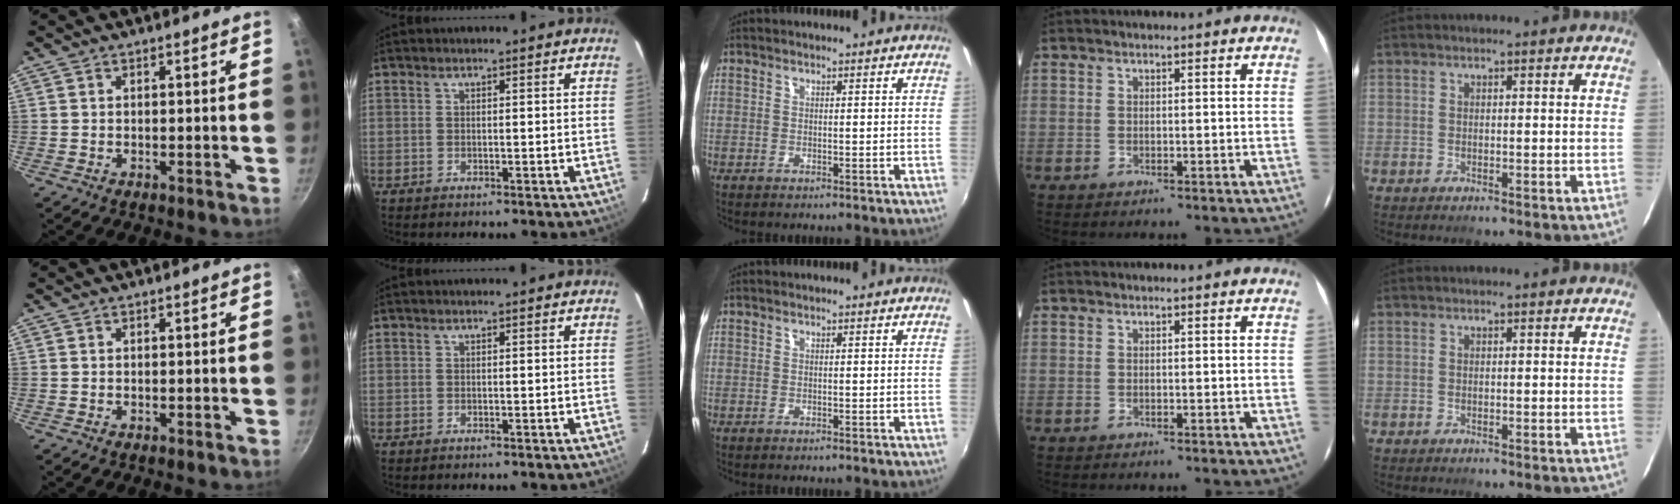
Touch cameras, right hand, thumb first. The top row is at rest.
{}